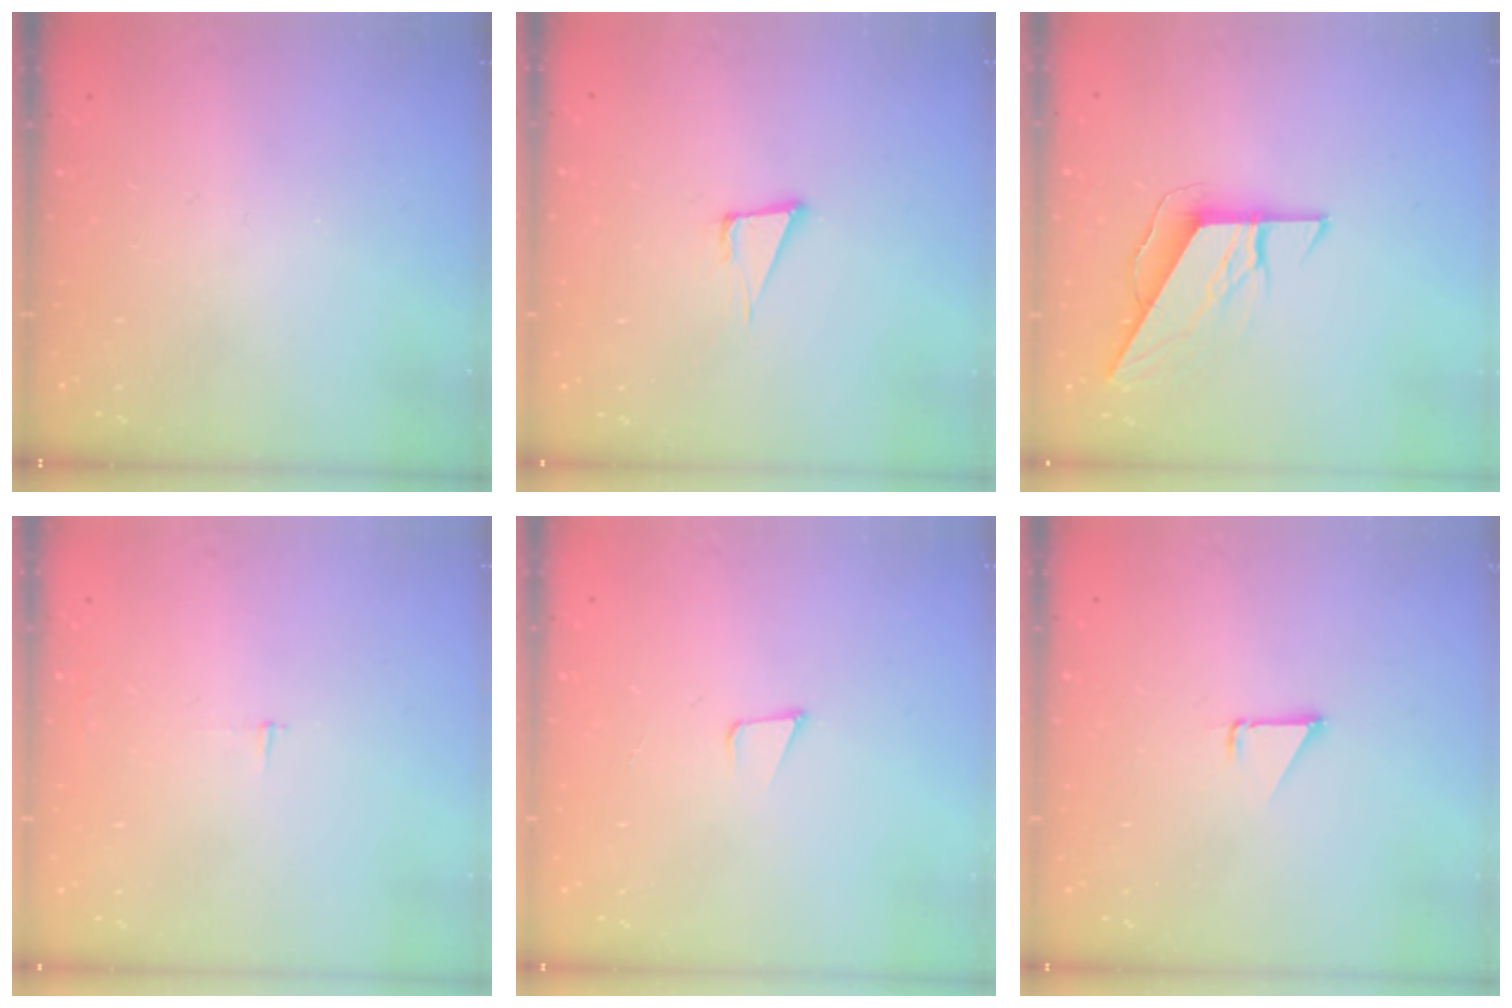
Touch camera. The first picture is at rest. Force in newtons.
{"total": 5.7, "press": 4.6, "slide": 3.2}
{"total": 8.4, "press": 8.4, "slide": 0.4}
{"total": 2.3, "press": 2.3, "slide": 0.2}
{"total": 3.4, "press": 2.2, "slide": 2.6}
{"total": 1.3, "press": 1.3, "slide": 0.1}